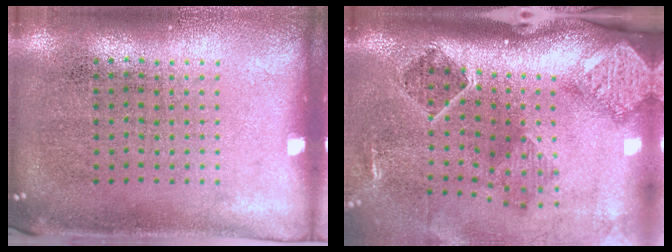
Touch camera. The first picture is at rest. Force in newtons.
{"total": 2.9, "press": 1.8, "slide": 2.3}